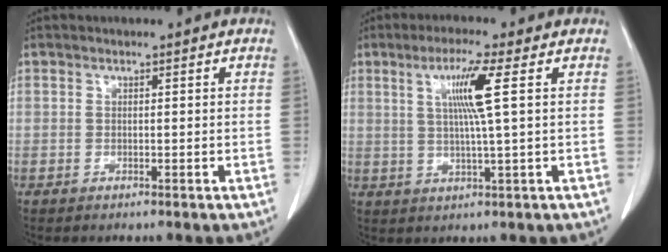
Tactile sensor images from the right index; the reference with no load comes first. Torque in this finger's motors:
{"motor_torque": [0.55, 0.15, 0.19, 0.06]}